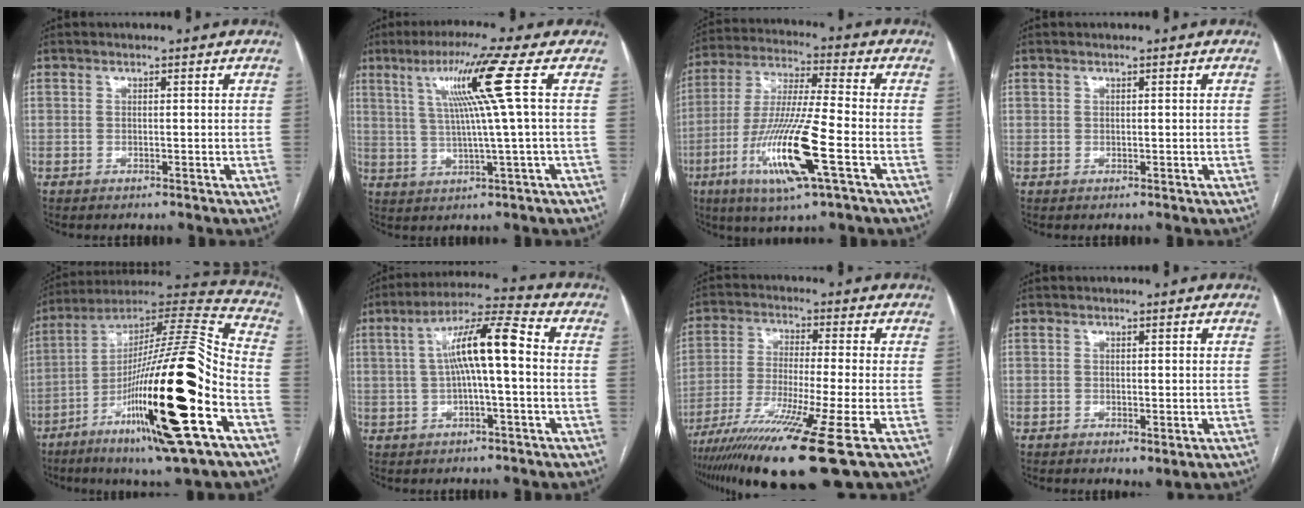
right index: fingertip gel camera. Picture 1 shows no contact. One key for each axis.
{"total": 10.0, "fx": 3.2, "fy": -2.5, "fz": 9.1, "tx": -0.158, "ty": 0.011, "tz": 0.063}
{"total": 15.9, "fx": -5.8, "fy": 0.6, "fz": 14.8, "tx": -0.302, "ty": -0.021, "tz": -0.109}
{"total": 0.0}
{"total": 28.9, "fx": -10.0, "fy": 2.2, "fz": 27.0, "tx": -0.441, "ty": -0.032, "tz": -0.170}
{"total": 10.3, "fx": 0.5, "fy": 1.1, "fz": 10.3, "tx": -0.183, "ty": 0.028, "tz": 0.005}
{"total": 16.2, "fx": -9.8, "fy": -0.9, "fz": 12.9, "tx": -0.234, "ty": -0.046, "tz": -0.172}
{"total": 1.9, "fx": -0.5, "fy": 1.0, "fz": 1.6, "tx": -0.023, "ty": -0.004, "tz": 0.000}